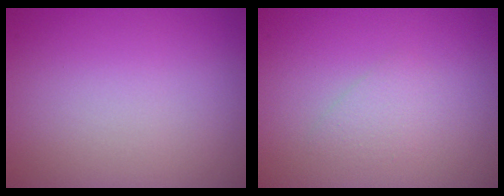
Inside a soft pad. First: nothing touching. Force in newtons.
{"total": 1.4, "press": 1.4, "slide": 0.2}